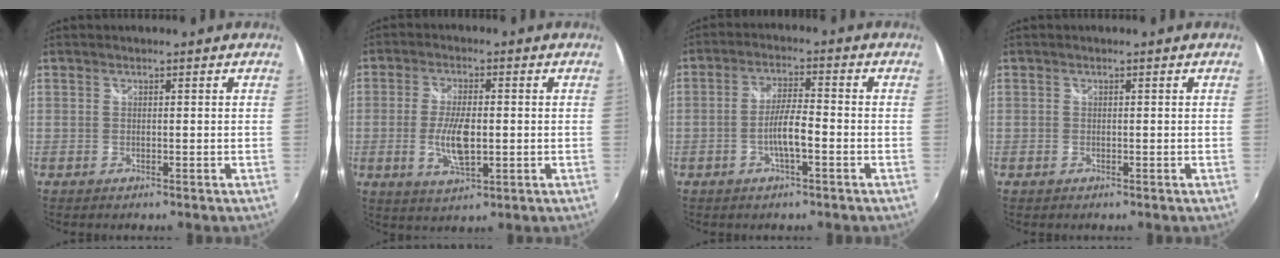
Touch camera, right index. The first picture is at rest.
{"total": 7.9, "force": [-1.1, 3.1, 7.2], "torque": [-0.143, -0.007, -0.020]}
{"total": 5.5, "force": [-2.2, 0.8, 5.0], "torque": [-0.096, 0.002, -0.039]}
{"total": 0.6, "force": [-0.3, 0.5, 0.1], "torque": [-0.005, 0.001, -0.004]}